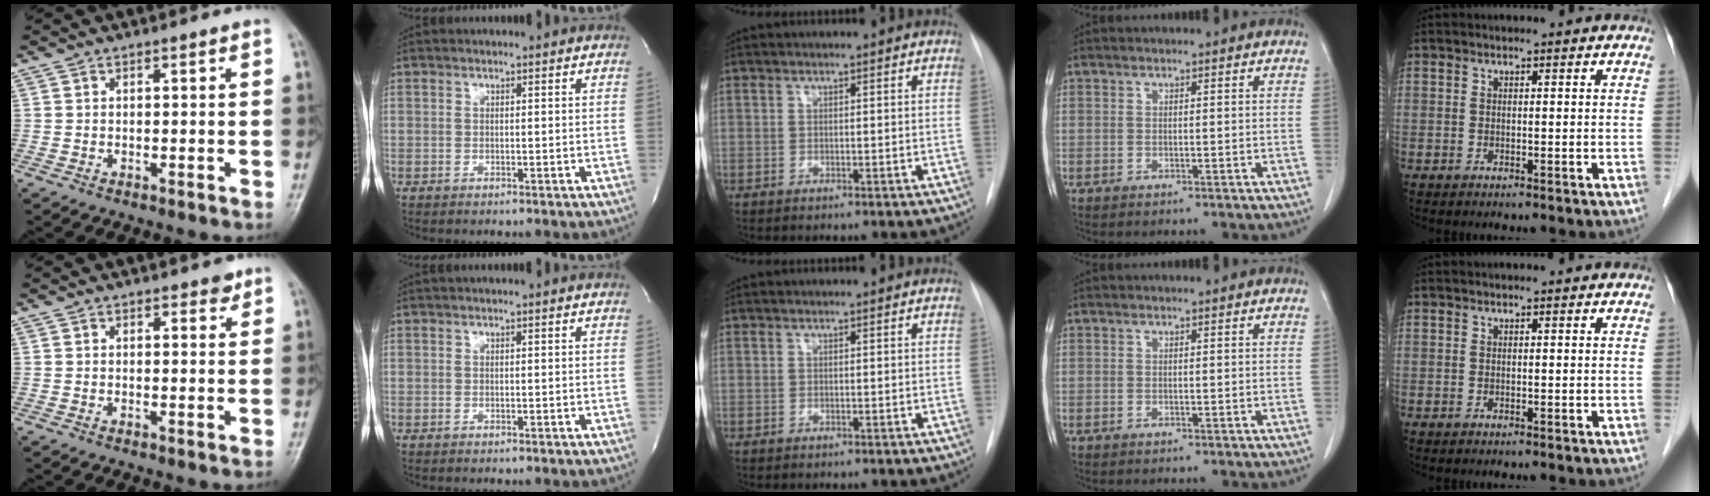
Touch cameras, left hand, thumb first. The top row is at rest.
{"thumb": {"total": 1.7, "force": [1.1, 0.9, 0.8], "torque": [0.002, -0.005, 0.012]}, "index": {"total": 0.5, "force": [0.3, -0.2, 0.4], "torque": [-0.006, 0.012, 0.006]}}